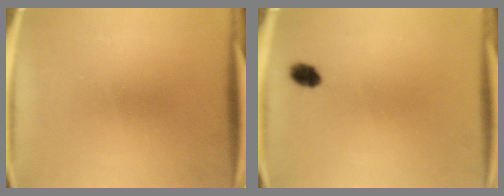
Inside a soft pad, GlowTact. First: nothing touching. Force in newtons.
{"total": 2.9}